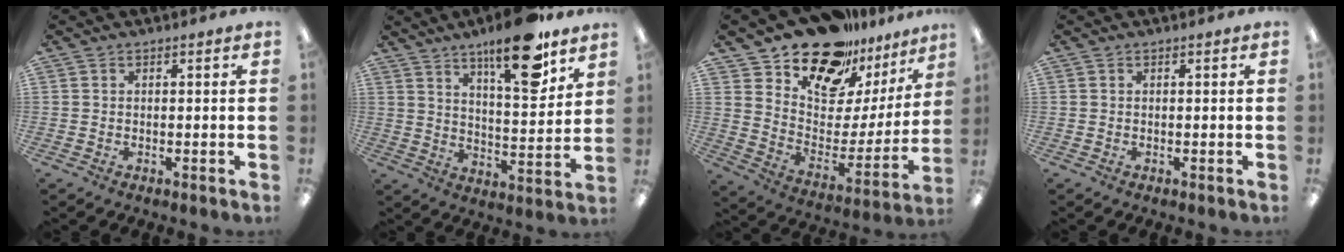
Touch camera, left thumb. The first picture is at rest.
{"total": 16.7, "force": [11.7, 4.9, 11.0], "torque": [-0.160, -0.069, 0.187]}
{"total": 18.8, "force": [15.8, 8.5, 5.7], "torque": [-0.106, -0.121, 0.280]}
{"total": 0.0}